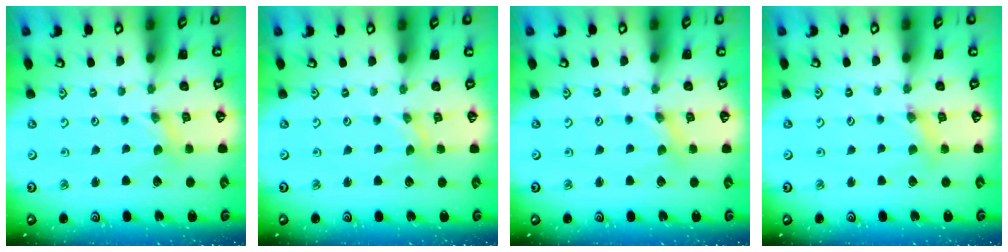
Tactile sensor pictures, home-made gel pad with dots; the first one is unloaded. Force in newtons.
{"total": 0.0}
{"total": 0.9, "press": 0.8, "slide": 0.3}
{"total": 2.3, "press": 2.3, "slide": 0.3}